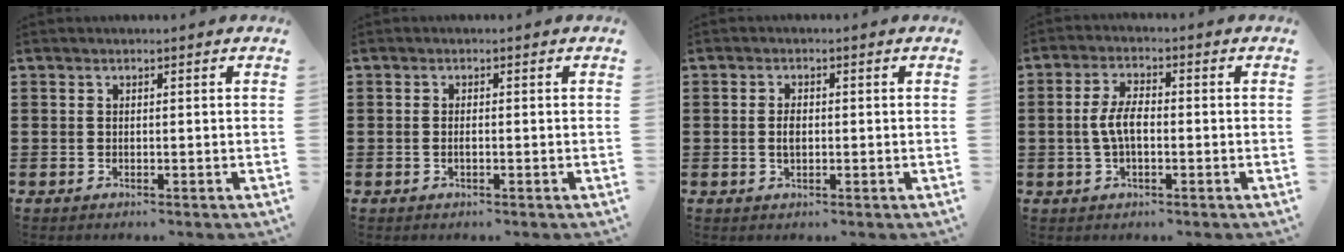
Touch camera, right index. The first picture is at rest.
{"total": 0.9, "force": [-0.3, 0.3, 0.8], "torque": [-0.016, -0.004, -0.003]}
{"total": 2.3, "force": [-0.2, 1.2, 2.0], "torque": [-0.039, 0.003, -0.004]}
{"total": 5.0, "force": [-0.5, 2.3, 4.4], "torque": [-0.103, -0.001, -0.016]}